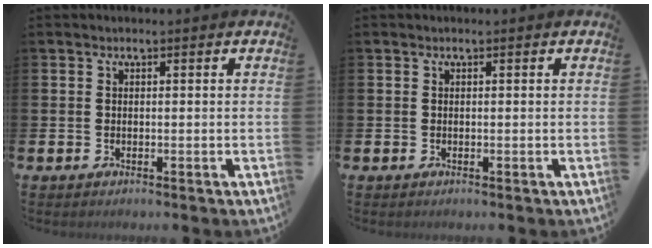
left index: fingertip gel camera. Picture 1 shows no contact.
{"total": 0.0}